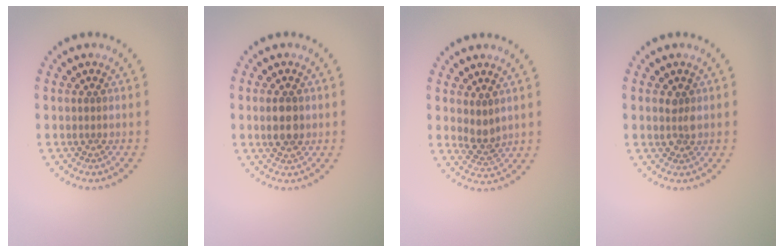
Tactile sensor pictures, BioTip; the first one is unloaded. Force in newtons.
{"total": 2.3, "press": 2.3, "slide": 0.1}
{"total": 2.1, "press": 1.9, "slide": 1.0}
{"total": 1.1, "press": 1.1, "slide": 0.3}